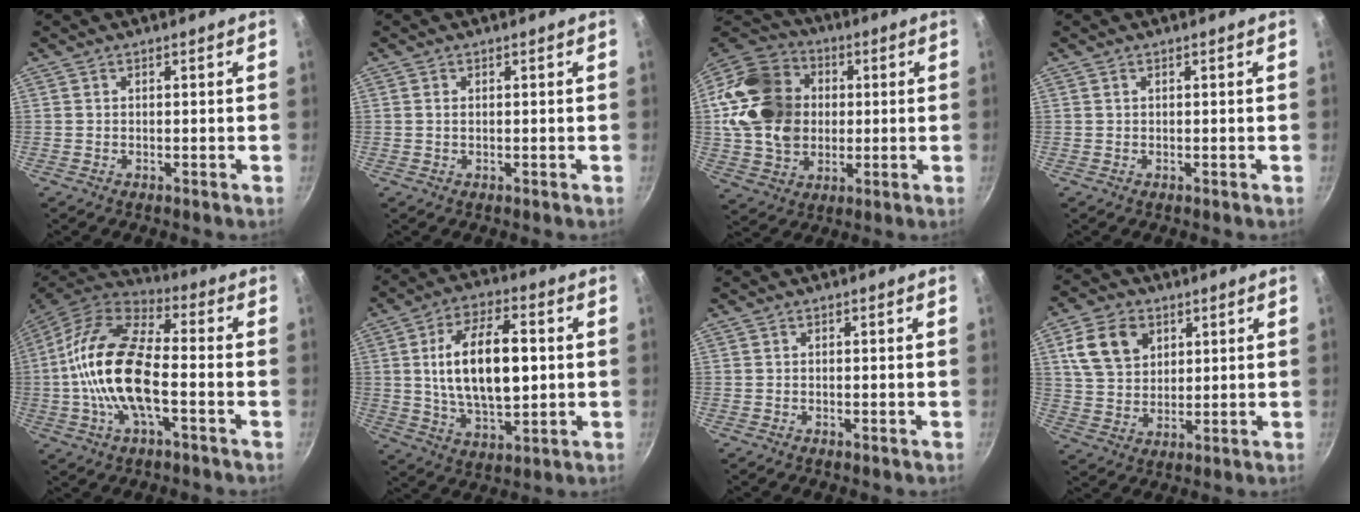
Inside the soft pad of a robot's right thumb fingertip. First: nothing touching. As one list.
[{"total": 0.7, "force": [0.1, 0.4, 0.6], "torque": [-0.014, 0.001, 0.004]}, {"total": 21.4, "force": [1.4, 16.8, 13.2], "torque": [-0.255, 0.016, 0.026]}, {"total": 0.0}, {"total": 18.8, "force": [-2.8, 8.2, 16.7], "torque": [-0.339, 0.032, -0.055]}, {"total": 17.0, "force": [1.8, 8.4, 14.7], "torque": [-0.240, 0.001, 0.034]}, {"total": 0.0}, {"total": 11.2, "force": [4.4, 8.1, 6.2], "torque": [-0.092, -0.008, 0.086]}]